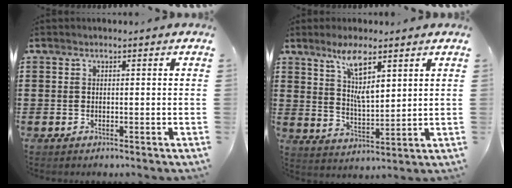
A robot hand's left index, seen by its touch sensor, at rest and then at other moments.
{"total": 7.8, "force": [4.5, 2.4, 5.9], "torque": [-0.119, -0.002, 0.077]}